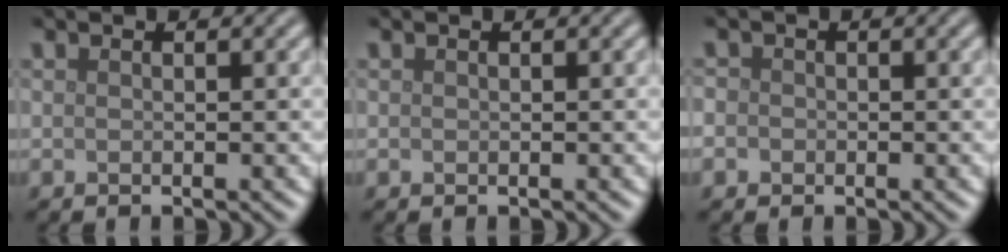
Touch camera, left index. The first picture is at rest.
{"total": 0.0}
{"total": 1.8, "force": [-0.2, 1.7, 0.6], "torque": [0.003, 0.008, -0.015]}